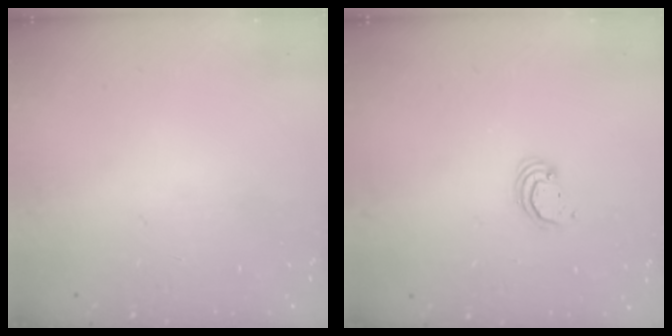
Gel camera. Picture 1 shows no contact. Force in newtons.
{"total": 2.3, "press": 2.3, "slide": 0.3}